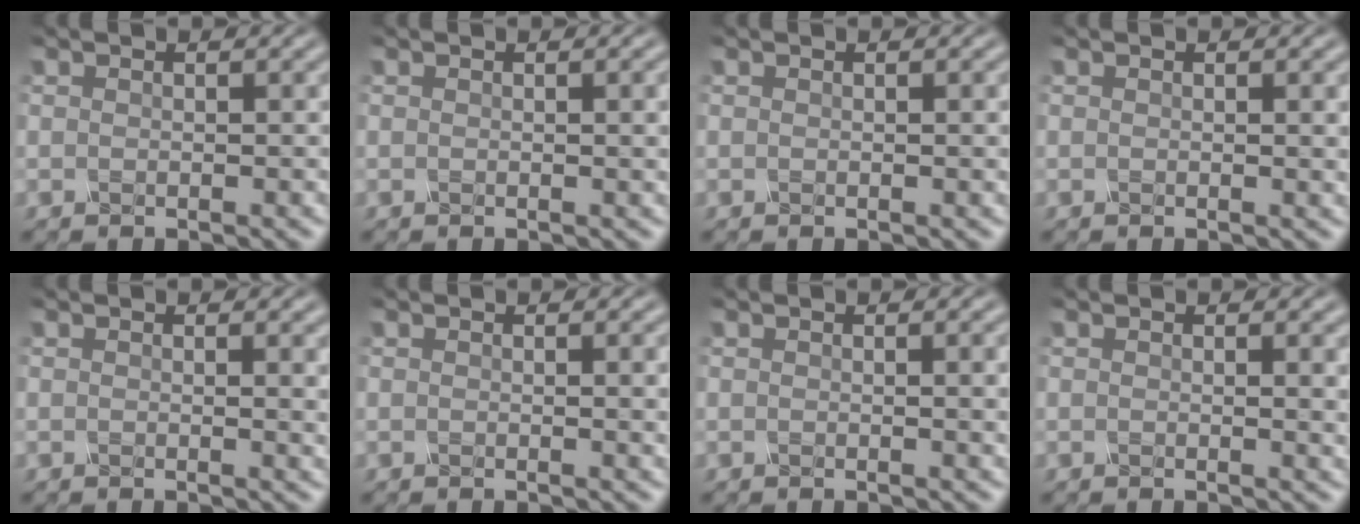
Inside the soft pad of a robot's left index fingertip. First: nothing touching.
{"total": 1.9, "force": [0.2, 0.5, 1.8], "torque": [-0.016, 0.004, -0.001]}
{"total": 0.8, "force": [0.1, 0.2, 0.8], "torque": [-0.007, 0.002, 0.000]}
{"total": 1.7, "force": [0.2, 0.5, 1.6], "torque": [-0.014, 0.002, 0.000]}
{"total": 2.4, "force": [0.4, 0.8, 2.2], "torque": [-0.017, 0.000, 0.001]}
{"total": 2.7, "force": [0.2, 0.8, 2.6], "torque": [-0.023, 0.003, -0.001]}
{"total": 3.0, "force": [0.2, 0.9, 2.8], "torque": [-0.024, 0.005, -0.002]}
{"total": 2.7, "force": [0.4, 0.9, 2.5], "torque": [-0.020, 0.000, 0.002]}